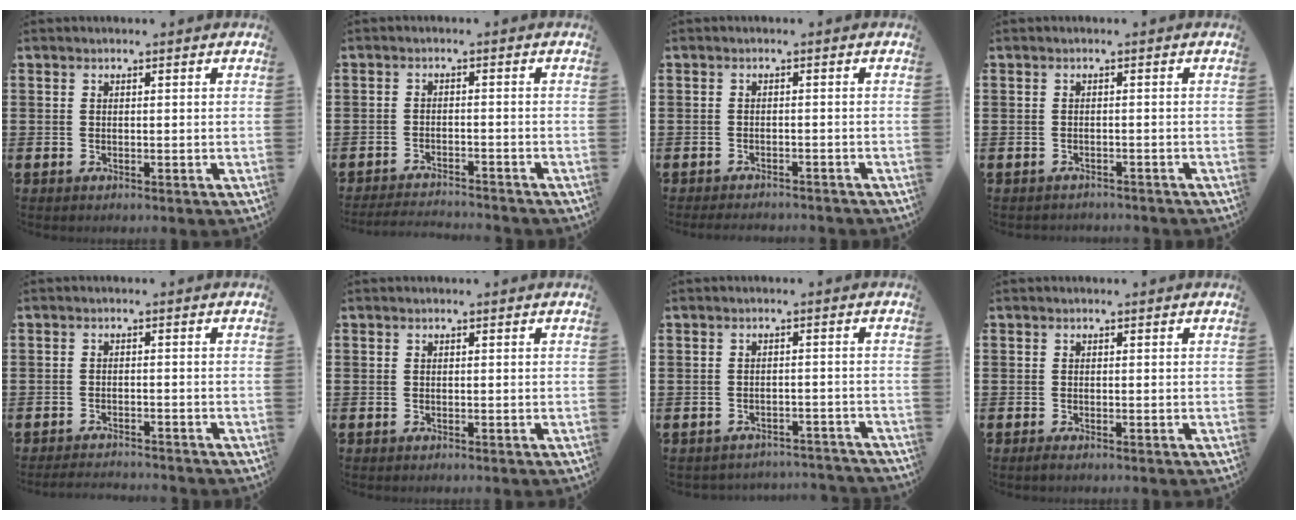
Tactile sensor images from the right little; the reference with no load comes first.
{"total": 2.4, "force": [-2.4, -0.1, 0.2], "torque": [-0.004, 0.003, -0.051]}
{"total": 1.2, "force": [-1.2, 0.0, 0.1], "torque": [-0.005, 0.001, -0.025]}
{"total": 0.7, "force": [-0.7, 0.0, -0.1], "torque": [-0.002, 0.000, -0.016]}
{"total": 1.7, "force": [-1.7, -0.1, 0.1], "torque": [-0.004, 0.003, -0.034]}
{"total": 0.0}
{"total": 1.8, "force": [-1.8, 0.0, 0.0], "torque": [-0.006, 0.002, -0.040]}
{"total": 0.5, "force": [-0.1, 0.0, 0.5], "torque": [-0.008, -0.001, -0.002]}